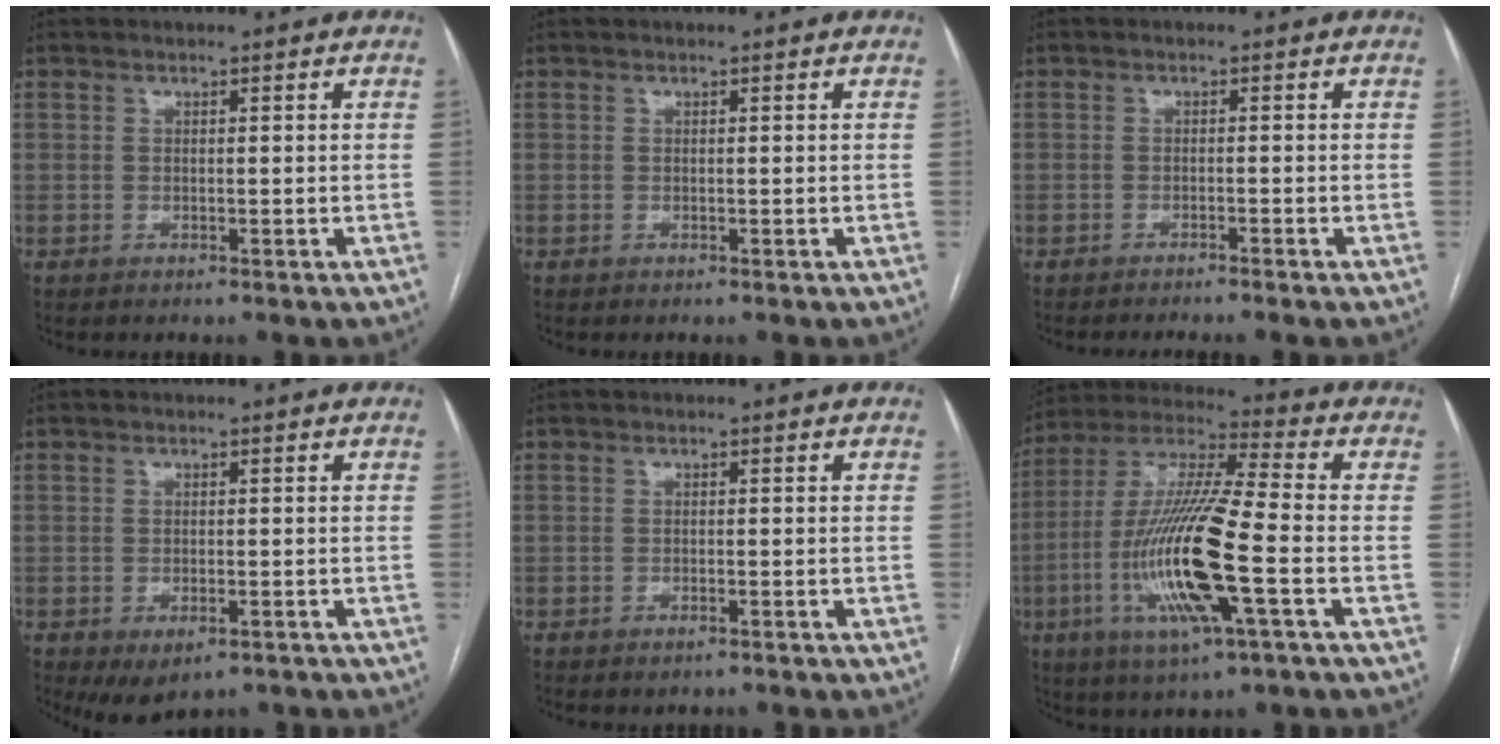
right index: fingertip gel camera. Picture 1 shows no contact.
{"total": 0.0}
{"total": 3.5, "force": [-3.0, -0.9, 1.6], "torque": [-0.011, 0.003, -0.044]}
{"total": 4.3, "force": [-2.4, 2.2, 2.9], "torque": [-0.045, -0.007, -0.027]}
{"total": 0.9, "force": [-0.6, 0.4, 0.5], "torque": [-0.012, -0.002, -0.005]}
{"total": 18.4, "force": [-4.8, 1.5, 17.7], "torque": [-0.366, -0.015, -0.092]}